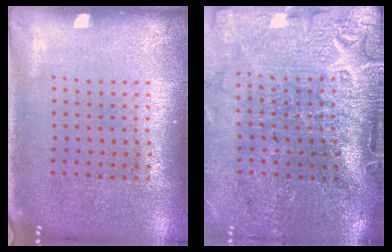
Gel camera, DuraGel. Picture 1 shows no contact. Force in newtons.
{"total": 4.4, "press": 3.7, "slide": 2.5}